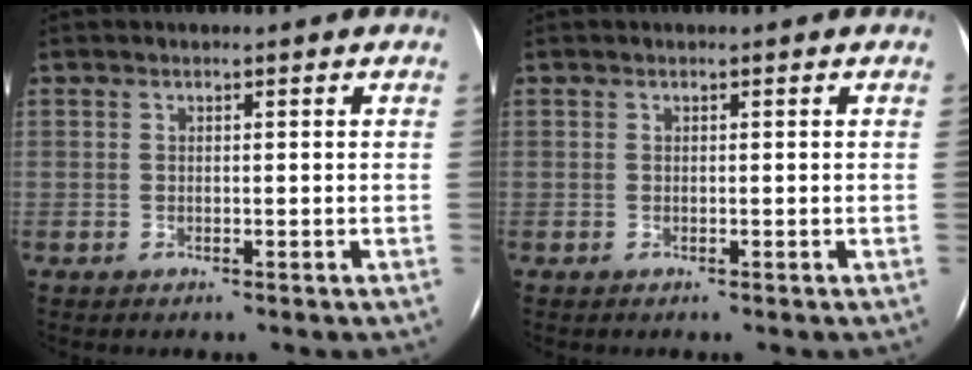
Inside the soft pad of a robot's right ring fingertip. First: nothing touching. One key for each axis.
{"total": 0.0}